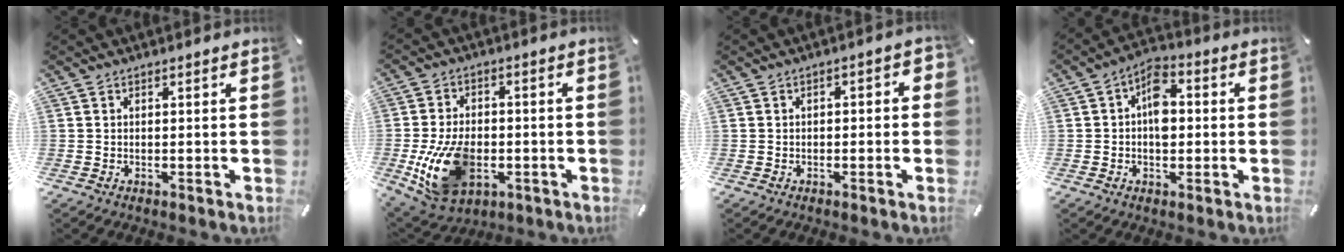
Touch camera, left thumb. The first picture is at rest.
{"total": 15.8, "force": [-3.5, 10.5, 11.3], "torque": [-0.240, 0.004, -0.062]}
{"total": 2.1, "force": [-1.2, 1.1, 1.4], "torque": [-0.023, 0.011, -0.025]}
{"total": 6.9, "force": [-0.2, 4.5, 5.3], "torque": [-0.065, 0.005, -0.007]}